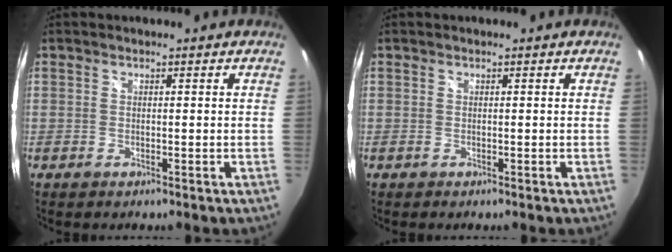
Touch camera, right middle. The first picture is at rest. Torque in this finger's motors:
{"motor_torque": [0.26, -0.23, -0.04, 0.01]}